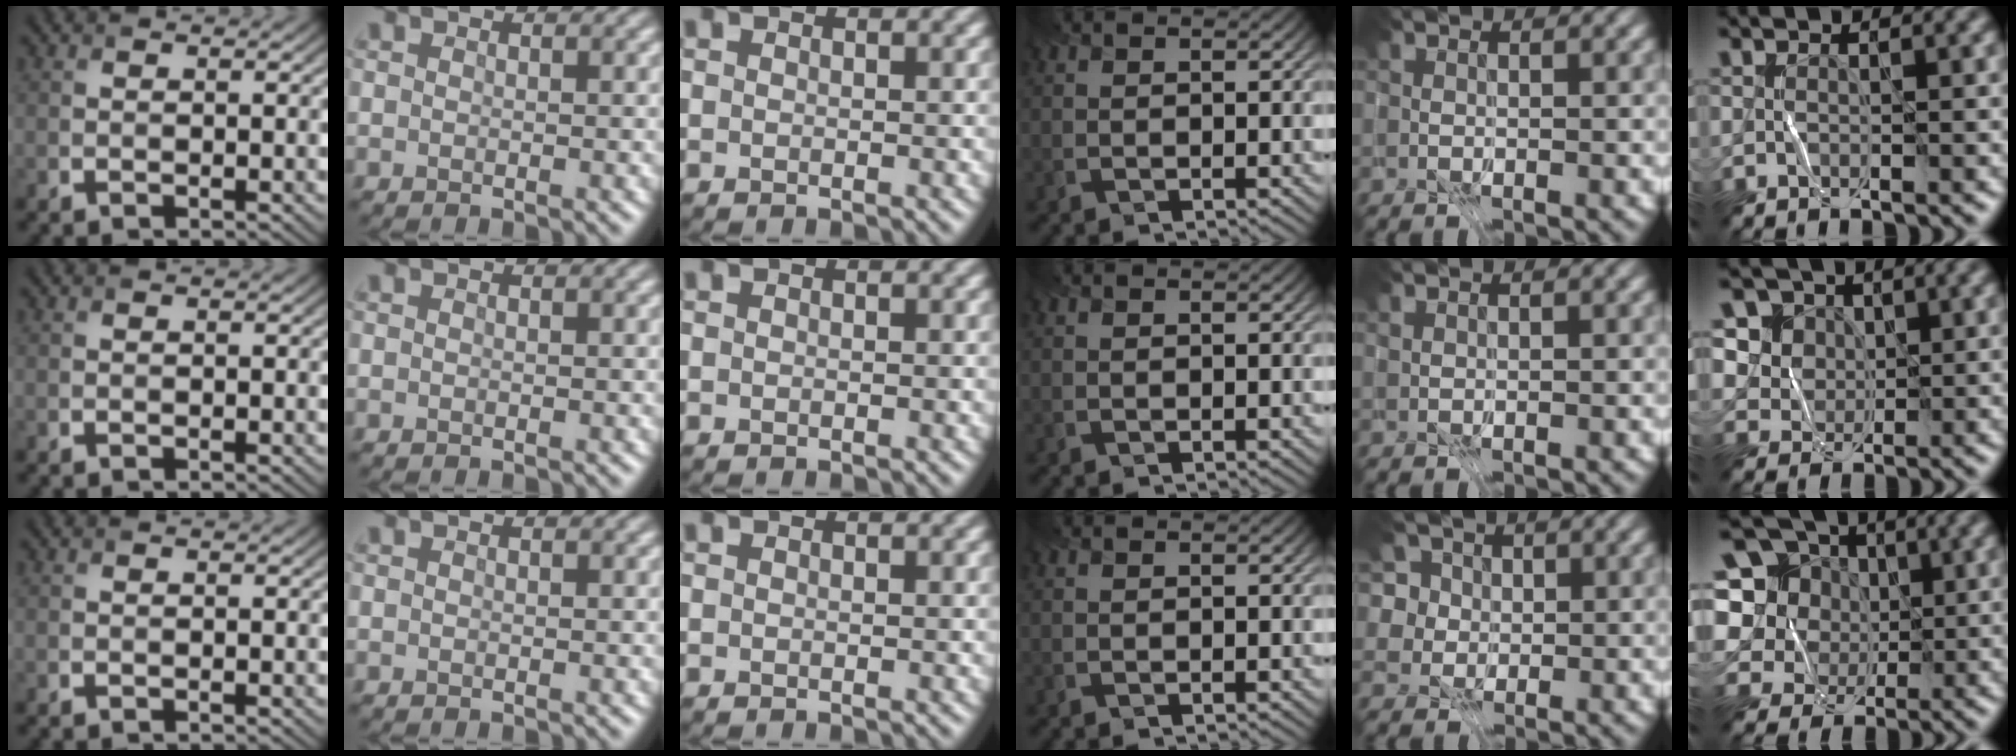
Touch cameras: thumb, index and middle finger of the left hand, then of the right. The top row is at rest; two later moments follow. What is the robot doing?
{"motion": "fold", "object": "file"}